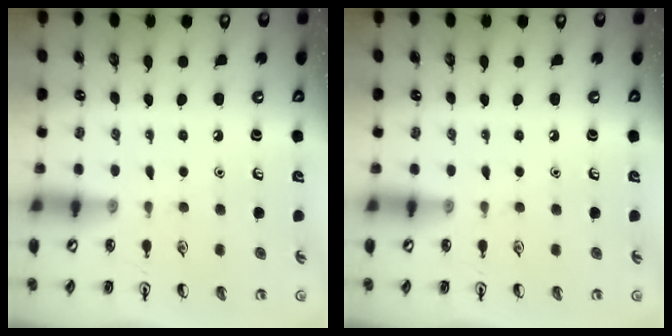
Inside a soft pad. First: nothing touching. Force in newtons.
{"total": 0.0}